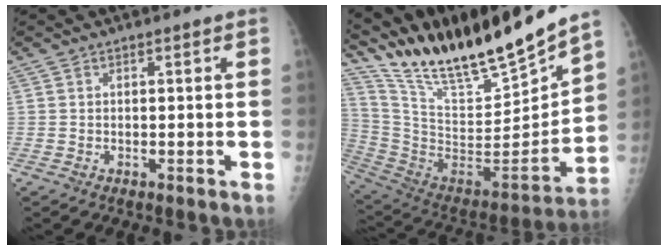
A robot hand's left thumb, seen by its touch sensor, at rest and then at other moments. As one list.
[{"total": 26.1, "force": [22.7, 3.2, 12.5], "torque": [-0.189, -0.122, 0.393]}]